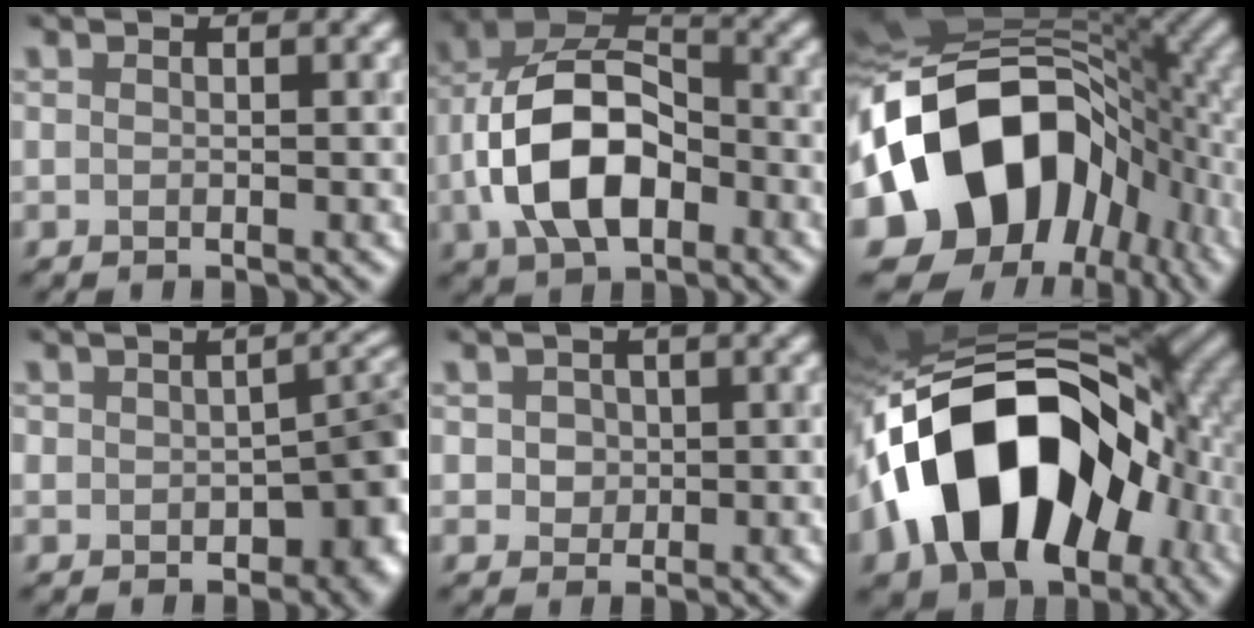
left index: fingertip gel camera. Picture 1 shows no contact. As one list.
[{"total": 10.5, "force": [-2.8, 6.1, 8.0], "torque": [-0.166, 0.012, -0.059]}, {"total": 18.4, "force": [-3.0, 13.4, 12.3], "torque": [-0.215, 0.005, -0.065]}, {"total": 8.2, "force": [-2.0, 5.2, 6.0], "torque": [-0.045, -0.014, -0.029]}, {"total": 2.2, "force": [0.2, 1.9, 1.1], "torque": [-0.008, 0.009, 0.001]}, {"total": 18.5, "force": [-4.9, 11.6, 13.5], "torque": [-0.233, 0.004, -0.090]}]